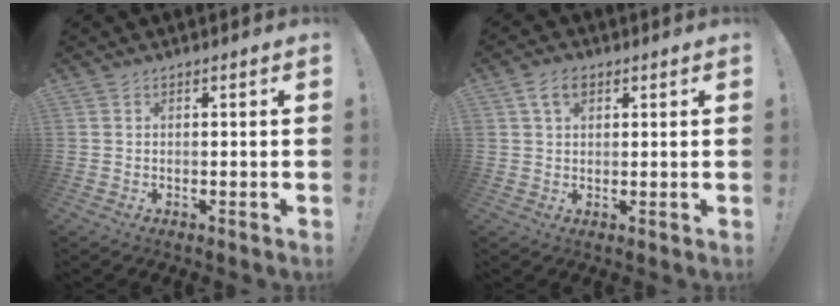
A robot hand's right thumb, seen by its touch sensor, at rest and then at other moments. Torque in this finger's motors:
{"motor_torque": [0.38, 1.22, 0.74, 0.30, 0.01]}